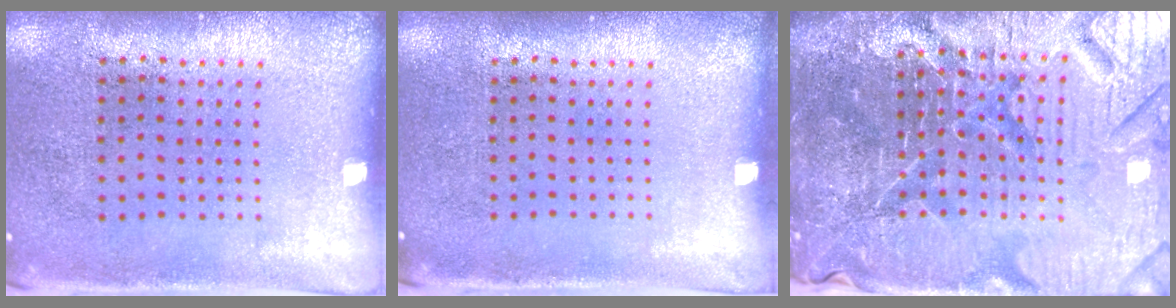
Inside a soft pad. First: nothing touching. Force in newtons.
{"total": 0.0}
{"total": 6.8, "press": 6.1, "slide": 3.0}